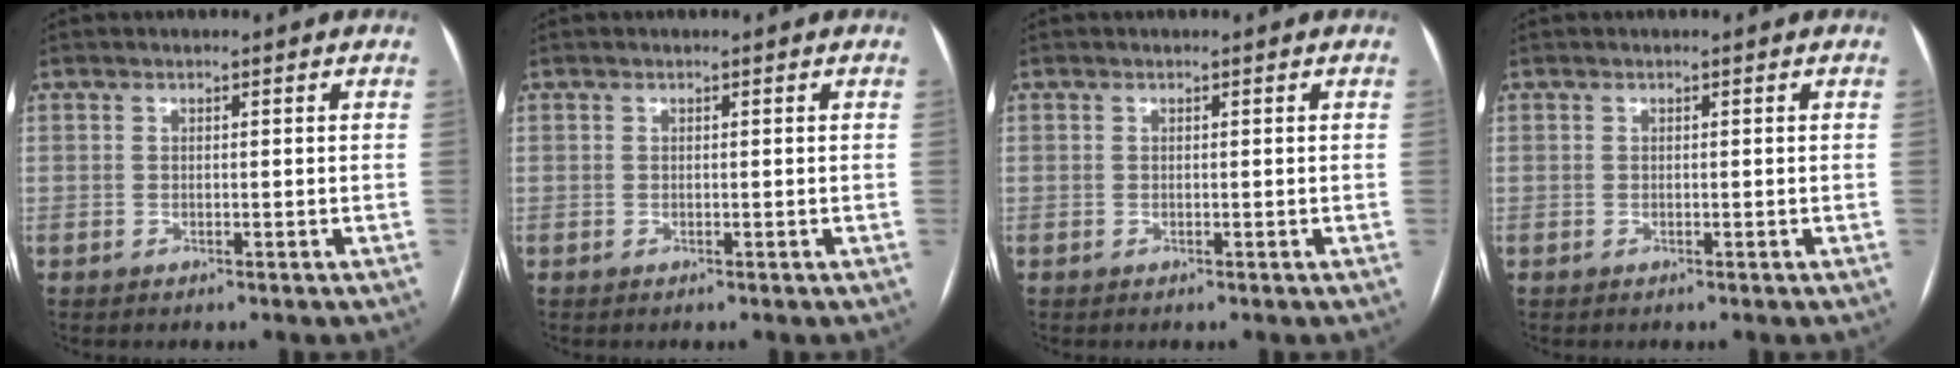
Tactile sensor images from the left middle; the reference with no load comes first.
{"total": 0.0}
{"total": 0.0}
{"total": 0.0}